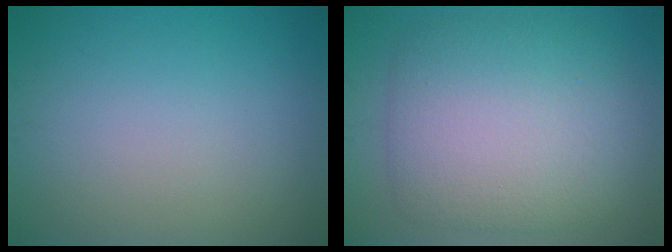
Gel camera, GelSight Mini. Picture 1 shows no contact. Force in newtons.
{"total": 9.2, "press": 9.1, "slide": 0.4}